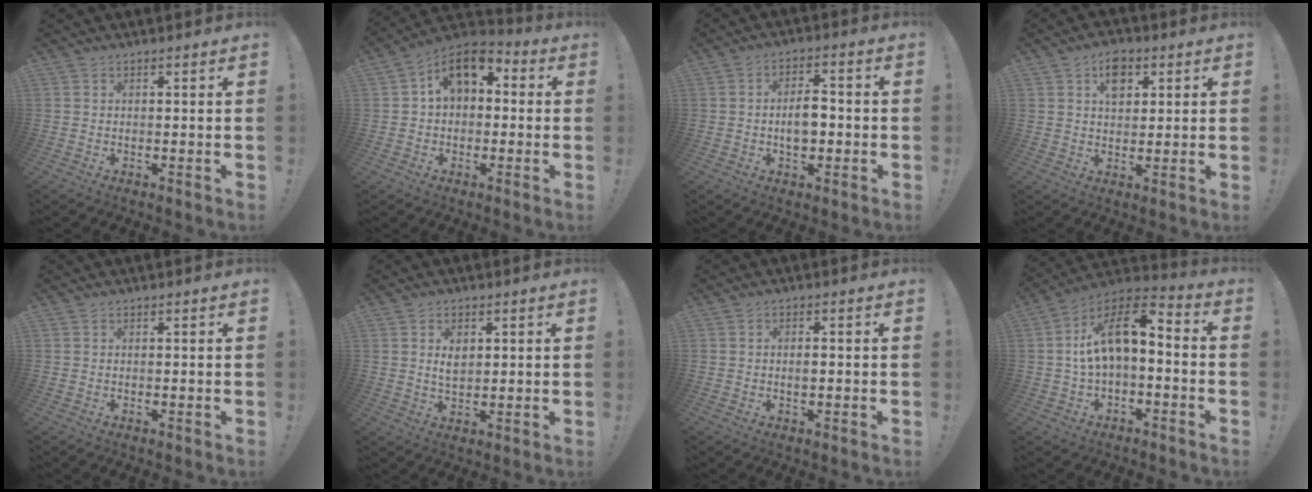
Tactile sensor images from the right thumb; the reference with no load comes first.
{"total": 9.9, "force": [3.4, 6.7, 6.5], "torque": [-0.095, -0.003, 0.066]}
{"total": 6.8, "force": [-0.8, 4.1, 5.3], "torque": [-0.084, 0.005, -0.020]}
{"total": 7.1, "force": [3.3, 4.7, 4.2], "torque": [-0.053, -0.001, 0.057]}
{"total": 0.0}
{"total": 4.4, "force": [1.7, 2.8, 3.0], "torque": [-0.040, -0.003, 0.027]}
{"total": 1.4, "force": [0.0, 0.6, 1.3], "torque": [-0.017, 0.001, -0.003]}
{"total": 13.0, "force": [1.5, 6.2, 11.4], "torque": [-0.188, 0.002, 0.027]}